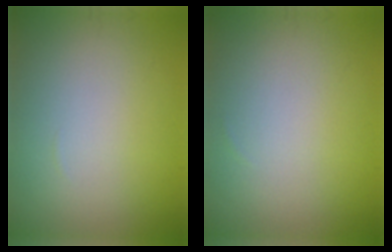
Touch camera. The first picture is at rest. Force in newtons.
{"total": 0.0}